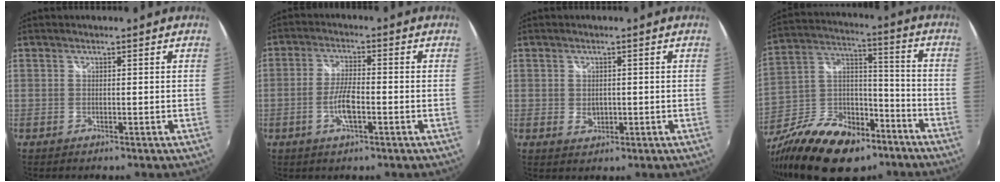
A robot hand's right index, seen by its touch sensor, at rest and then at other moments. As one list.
[{"total": 5.7, "force": [-2.1, 1.5, 5.1], "torque": [-0.106, -0.001, -0.039]}, {"total": 2.5, "force": [-0.3, 2.0, 1.3], "torque": [-0.021, -0.002, -0.003]}, {"total": 23.5, "force": [-14.8, 12.5, 13.3], "torque": [-0.286, 0.003, -0.242]}]